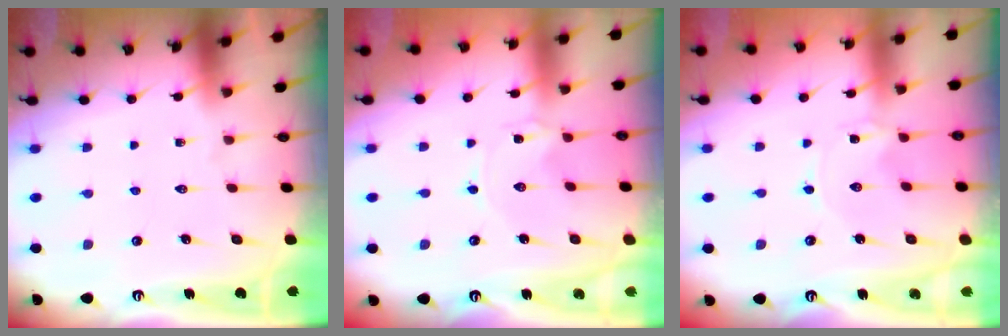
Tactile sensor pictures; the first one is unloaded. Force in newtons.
{"total": 0.0}
{"total": 0.0}